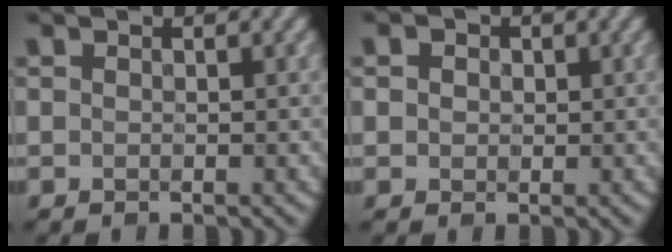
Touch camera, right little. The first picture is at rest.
{"total": 2.4, "force": [0.9, 2.0, 1.1], "torque": [-0.035, 0.010, 0.010]}